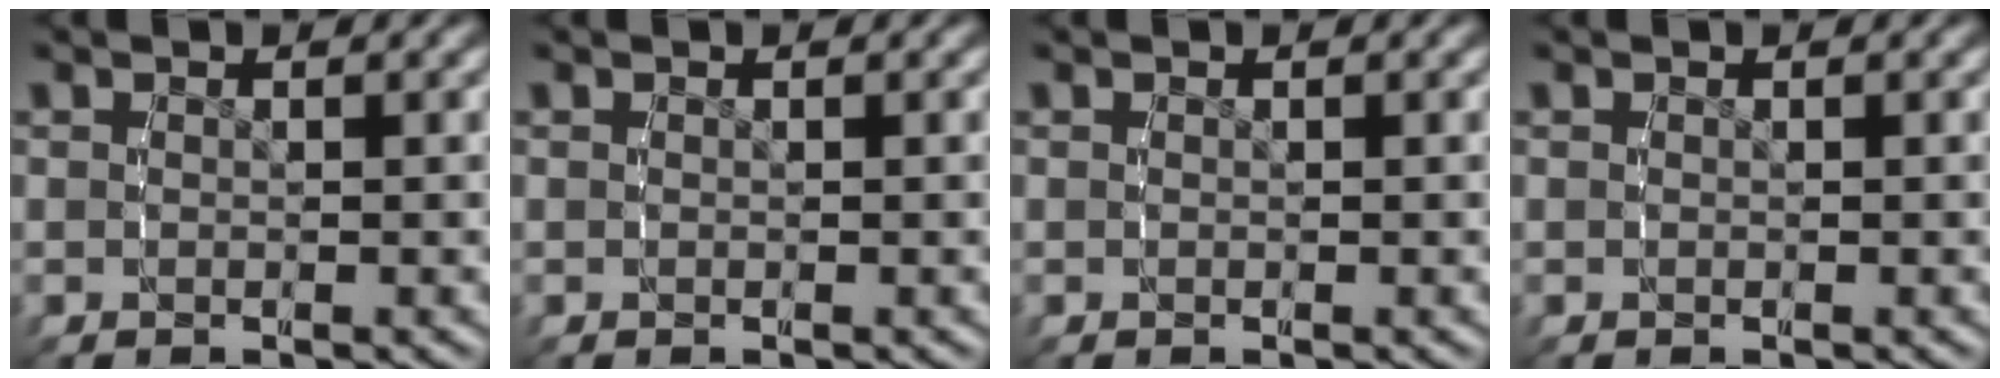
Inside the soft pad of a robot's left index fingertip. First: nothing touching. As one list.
[{"total": 0.0}, {"total": 0.0}, {"total": 0.0}]